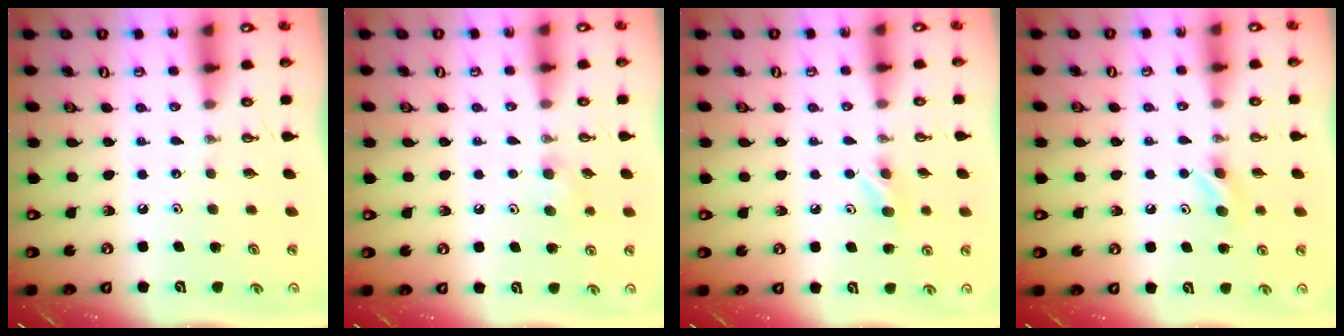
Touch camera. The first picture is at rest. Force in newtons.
{"total": 6.7, "press": 6.0, "slide": 2.8}
{"total": 4.9, "press": 4.8, "slide": 0.7}
{"total": 5.0, "press": 4.1, "slide": 2.8}